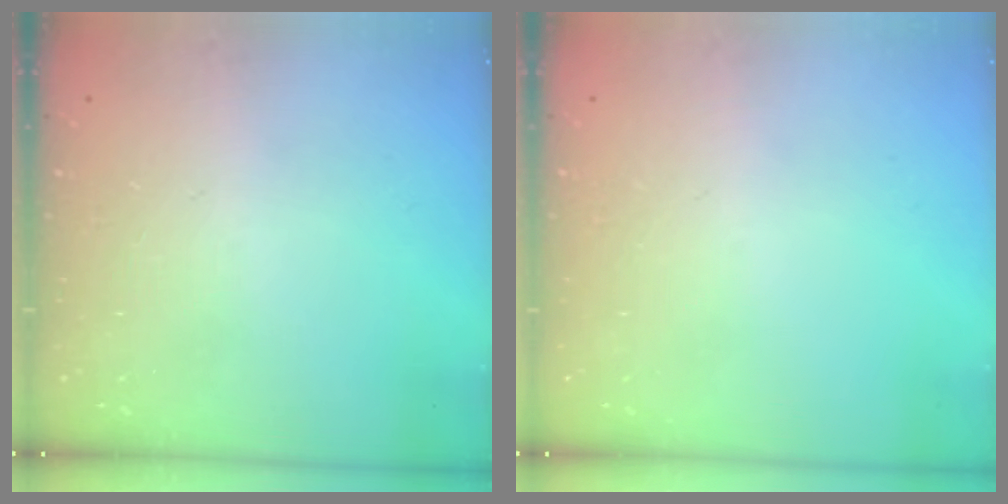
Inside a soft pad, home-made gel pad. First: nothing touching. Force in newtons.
{"total": 0.0}